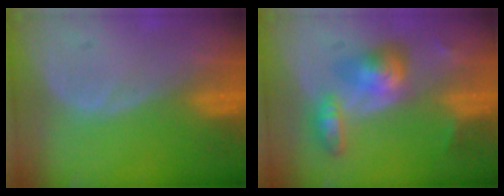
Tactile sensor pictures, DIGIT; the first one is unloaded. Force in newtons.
{"total": 6.2, "press": 6.0, "slide": 1.5}